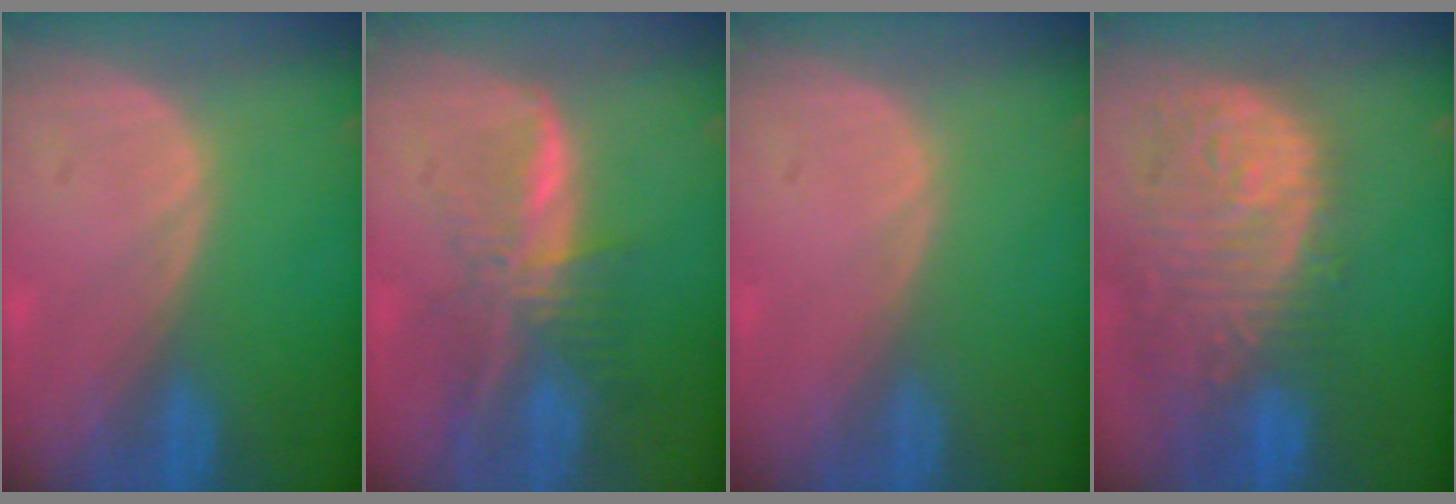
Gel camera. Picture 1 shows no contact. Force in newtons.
{"total": 7.9, "press": 6.7, "slide": 4.3}
{"total": 0.0}
{"total": 13.8, "press": 11.5, "slide": 7.7}